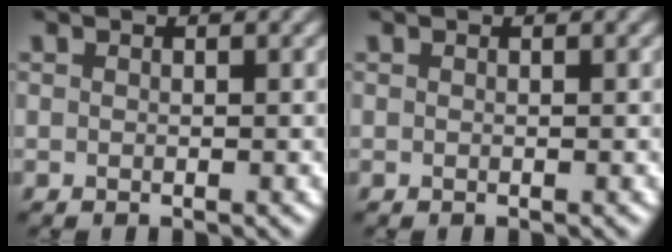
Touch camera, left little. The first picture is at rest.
{"total": 0.0}